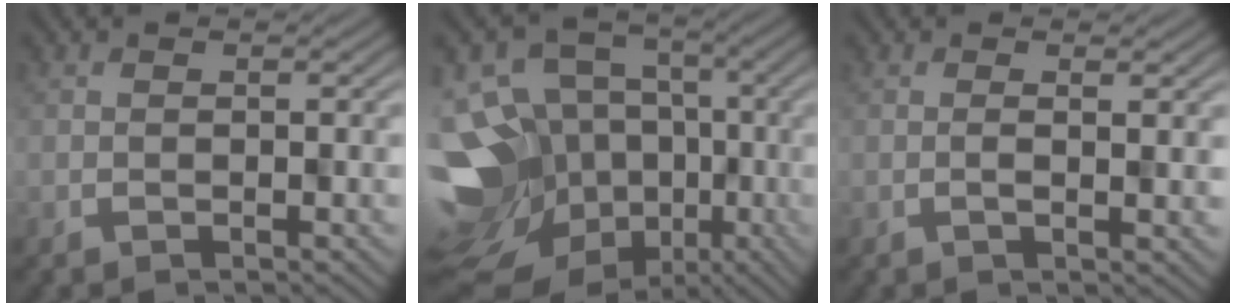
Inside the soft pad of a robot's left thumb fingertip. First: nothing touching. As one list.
[{"total": 17.1, "force": [-5.8, 13.7, 8.5], "torque": [-0.208, -0.031, -0.056]}, {"total": 1.6, "force": [1.4, -0.1, 0.9], "torque": [-0.001, 0.009, 0.006]}]